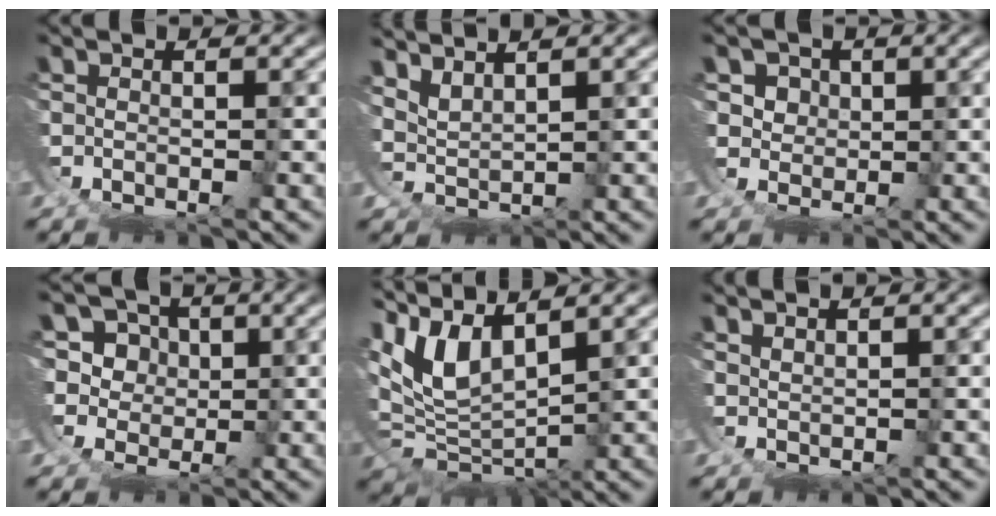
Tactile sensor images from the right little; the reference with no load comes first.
{"total": 4.4, "force": [2.2, 2.9, 2.5], "torque": [-0.066, -0.011, 0.038]}
{"total": 4.7, "force": [1.2, 4.1, 2.0], "torque": [-0.061, -0.019, 0.024]}
{"total": 10.8, "force": [1.0, 9.6, 4.9], "torque": [-0.126, -0.035, 0.015]}
{"total": 9.8, "force": [0.9, 6.7, 7.1], "torque": [-0.156, -0.029, 0.024]}
{"total": 1.8, "force": [1.6, -0.7, 0.2], "torque": [0.005, 0.004, 0.034]}